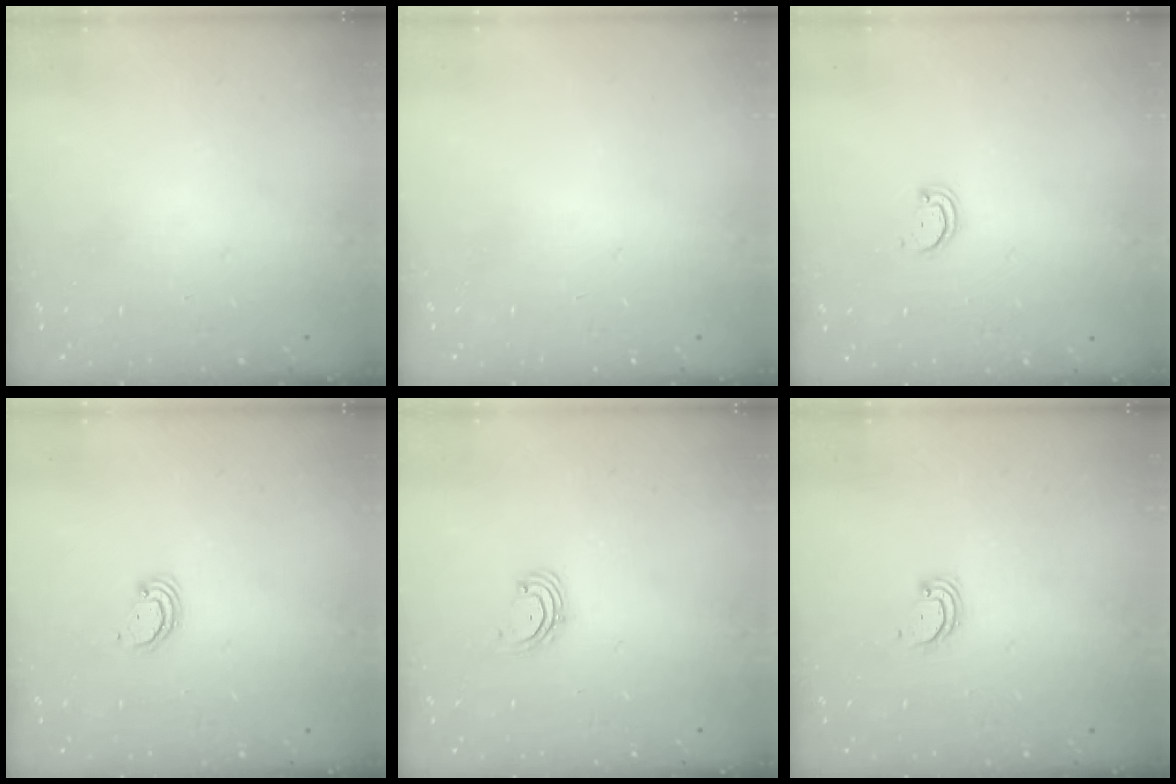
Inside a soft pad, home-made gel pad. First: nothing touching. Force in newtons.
{"total": 0.0}
{"total": 2.2, "press": 2.2, "slide": 0.2}
{"total": 2.3, "press": 2.3, "slide": 0.2}
{"total": 2.0, "press": 2.0, "slide": 0.4}
{"total": 2.3, "press": 2.3, "slide": 0.2}